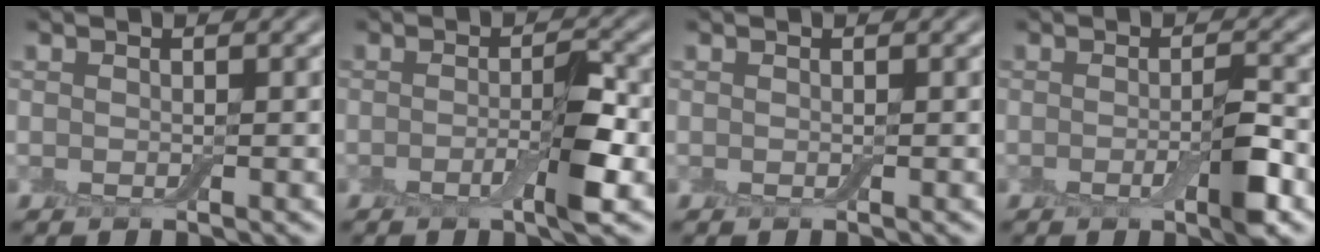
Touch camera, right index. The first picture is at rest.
{"total": 3.5, "force": [-1.1, 0.6, 3.3], "torque": [-0.052, 0.001, -0.023]}
{"total": 0.0}
{"total": 3.2, "force": [-0.9, 0.6, 3.0], "torque": [-0.048, -0.003, -0.017]}